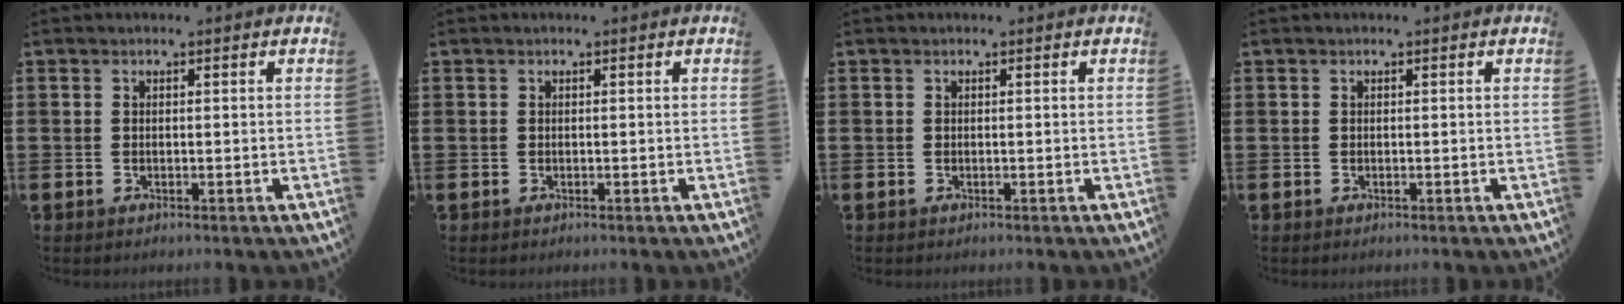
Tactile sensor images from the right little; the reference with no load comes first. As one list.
[{"total": 0.0}, {"total": 0.0}, {"total": 0.0}]